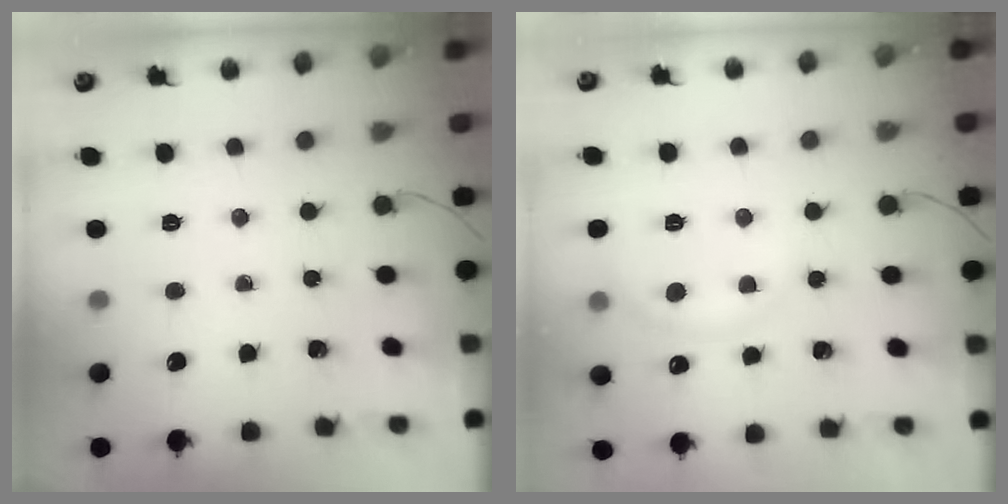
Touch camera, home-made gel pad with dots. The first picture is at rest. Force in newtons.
{"total": 3.9, "press": 3.7, "slide": 1.0}